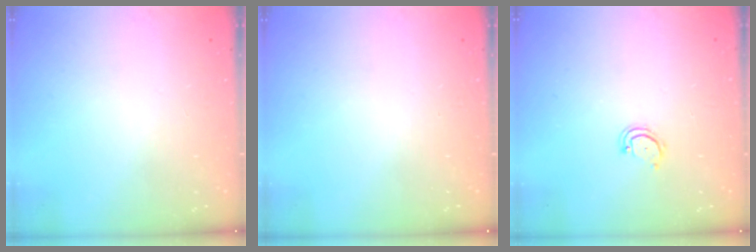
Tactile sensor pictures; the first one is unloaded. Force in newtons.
{"total": 0.0}
{"total": 3.3, "press": 3.3, "slide": 0.2}